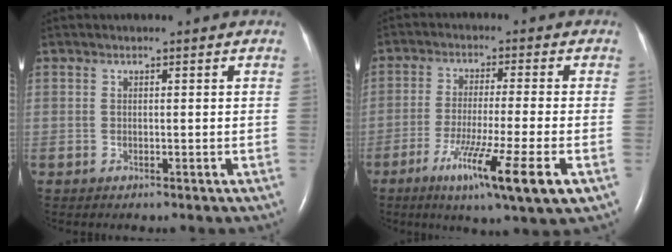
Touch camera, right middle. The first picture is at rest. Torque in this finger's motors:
{"motor_torque": [1.45, -0.69, 0.31, 0.18]}